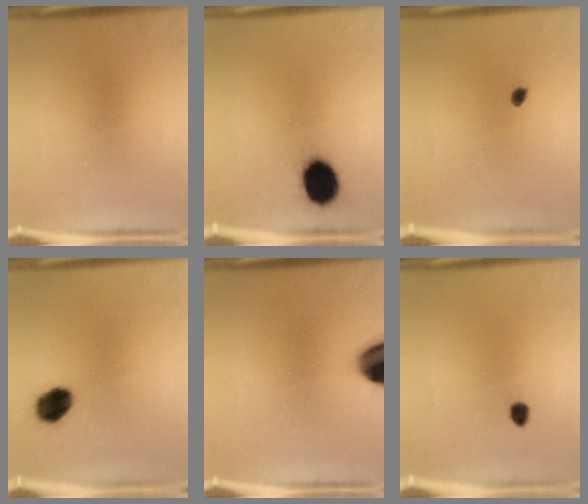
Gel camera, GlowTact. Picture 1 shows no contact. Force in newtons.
{"total": 11.5}
{"total": 1.1}
{"total": 7.7}
{"total": 14.1}
{"total": 1.8}